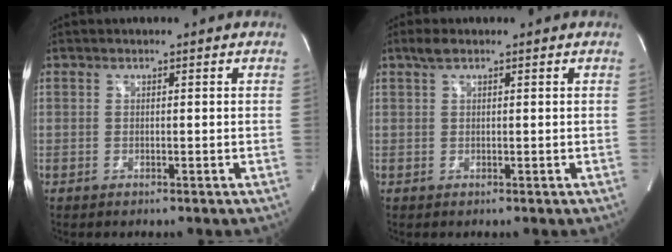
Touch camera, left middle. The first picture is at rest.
{"total": 1.7, "force": [1.2, 0.3, 1.1], "torque": [-0.030, 0.012, 0.025]}